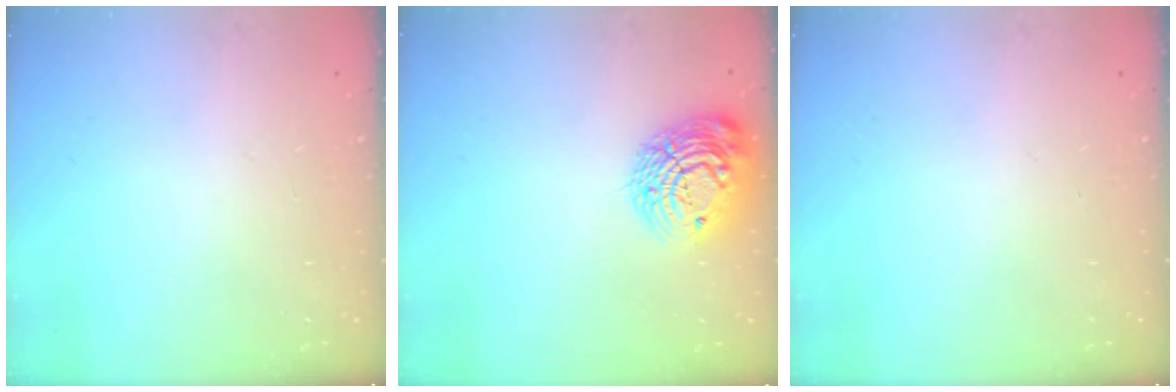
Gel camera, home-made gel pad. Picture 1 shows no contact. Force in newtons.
{"total": 14.2, "press": 14.2, "slide": 0.8}
{"total": 0.0}